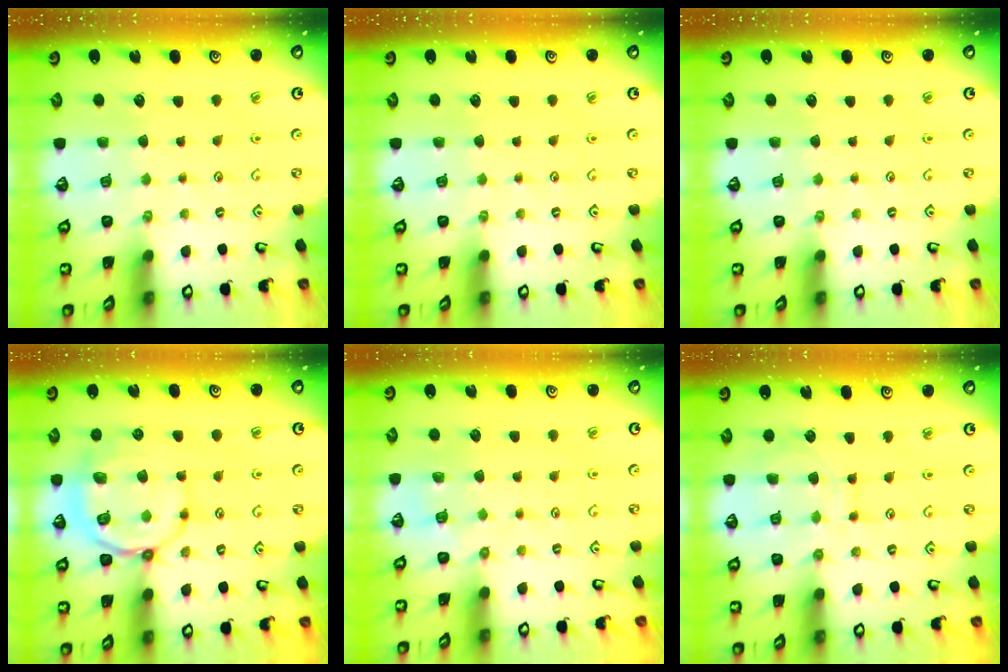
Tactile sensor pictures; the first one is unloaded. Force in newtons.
{"total": 0.0}
{"total": 0.0}
{"total": 11.6, "press": 11.5, "slide": 1.7}
{"total": 4.9, "press": 4.8, "slide": 1.2}
{"total": 9.0, "press": 9.0, "slide": 0.7}